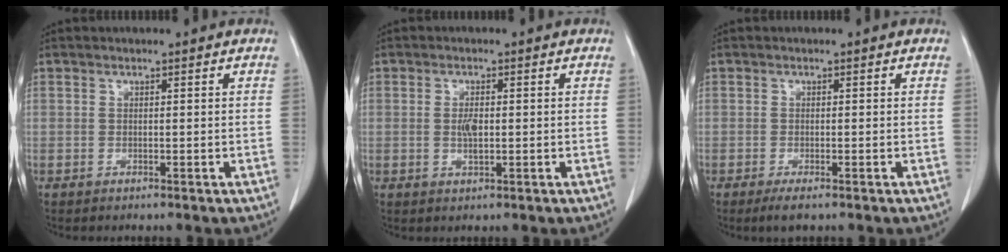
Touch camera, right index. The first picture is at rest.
{"total": 2.5, "force": [0.0, 0.8, 2.4], "torque": [-0.048, -0.002, 0.002]}
{"total": 2.1, "force": [-1.3, 0.3, 1.6], "torque": [-0.029, -0.006, -0.023]}